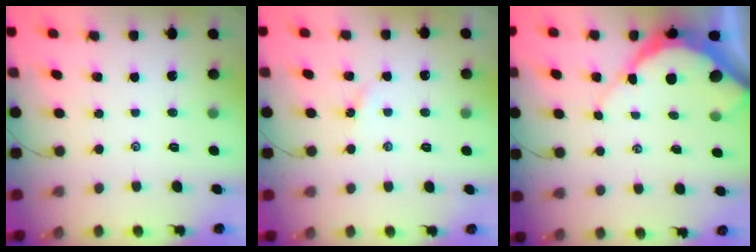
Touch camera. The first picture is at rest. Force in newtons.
{"total": 1.7, "press": 1.6, "slide": 0.3}
{"total": 8.7, "press": 8.7, "slide": 1.0}